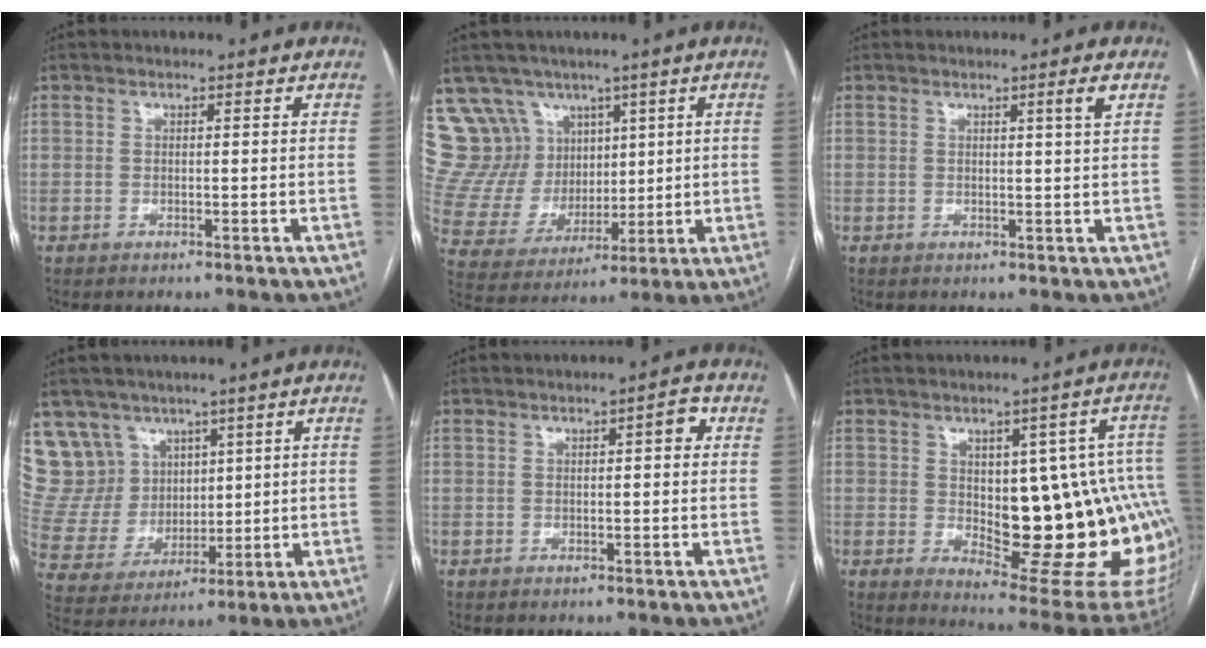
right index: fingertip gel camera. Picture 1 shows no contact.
{"total": 13.8, "force": [8.7, 10.4, 2.9], "torque": [-0.076, 0.052, 0.186]}
{"total": 1.9, "force": [0.9, -0.6, 1.6], "torque": [-0.024, -0.007, 0.017]}
{"total": 11.4, "force": [7.4, 8.5, 1.0], "torque": [-0.038, 0.042, 0.163]}
{"total": 2.3, "force": [0.6, 0.5, 2.1], "torque": [-0.026, 0.006, 0.006]}
{"total": 22.0, "force": [-1.3, 7.3, 20.7], "torque": [-0.177, 0.018, 0.011]}